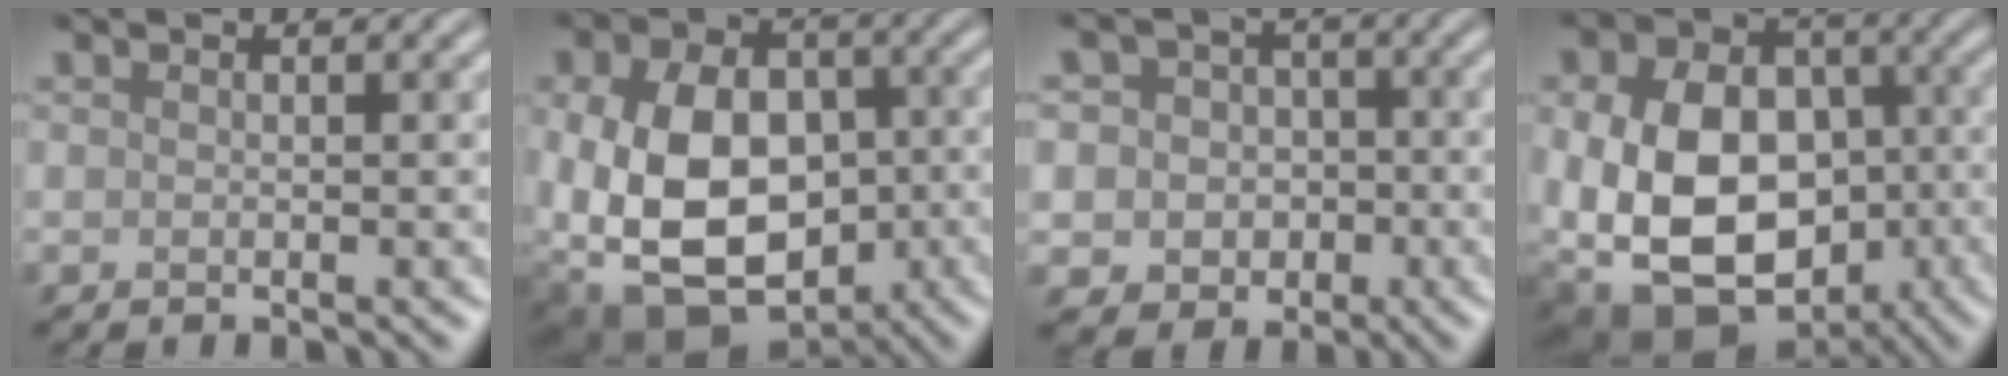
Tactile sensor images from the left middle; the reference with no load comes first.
{"total": 14.5, "force": [-2.8, 10.7, 9.4], "torque": [-0.173, -0.030, -0.039]}
{"total": 6.2, "force": [-0.1, 5.8, 2.0], "torque": [-0.028, 0.029, -0.028]}
{"total": 17.4, "force": [-3.6, 13.5, 10.3], "torque": [-0.210, -0.022, -0.057]}